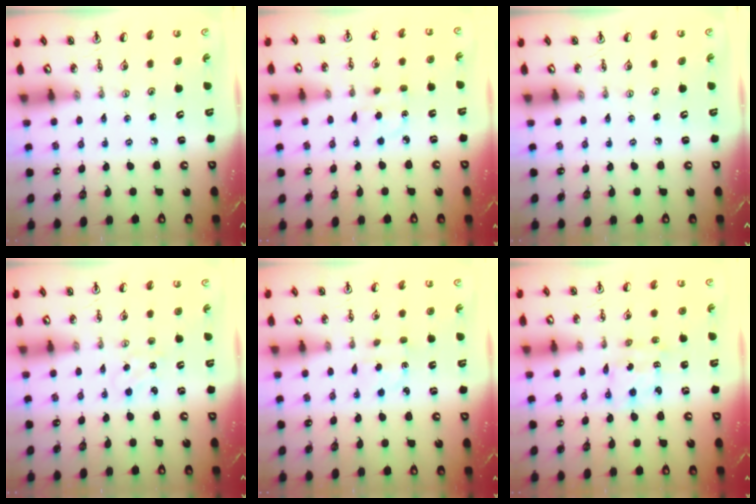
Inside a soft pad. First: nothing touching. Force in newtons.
{"total": 3.9, "press": 3.9, "slide": 0.5}
{"total": 0.0}
{"total": 0.0}
{"total": 1.9, "press": 1.9, "slide": 0.4}
{"total": 2.6, "press": 2.6, "slide": 0.1}